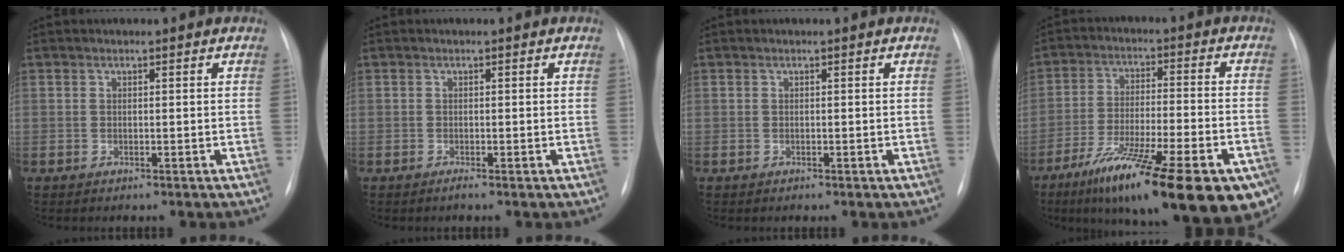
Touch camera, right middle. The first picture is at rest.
{"total": 0.6, "force": [-0.6, 0.0, 0.3], "torque": [-0.009, -0.002, -0.009]}
{"total": 0.0}
{"total": 26.5, "force": [-16.8, 5.5, 19.7], "torque": [-0.238, -0.020, -0.256]}